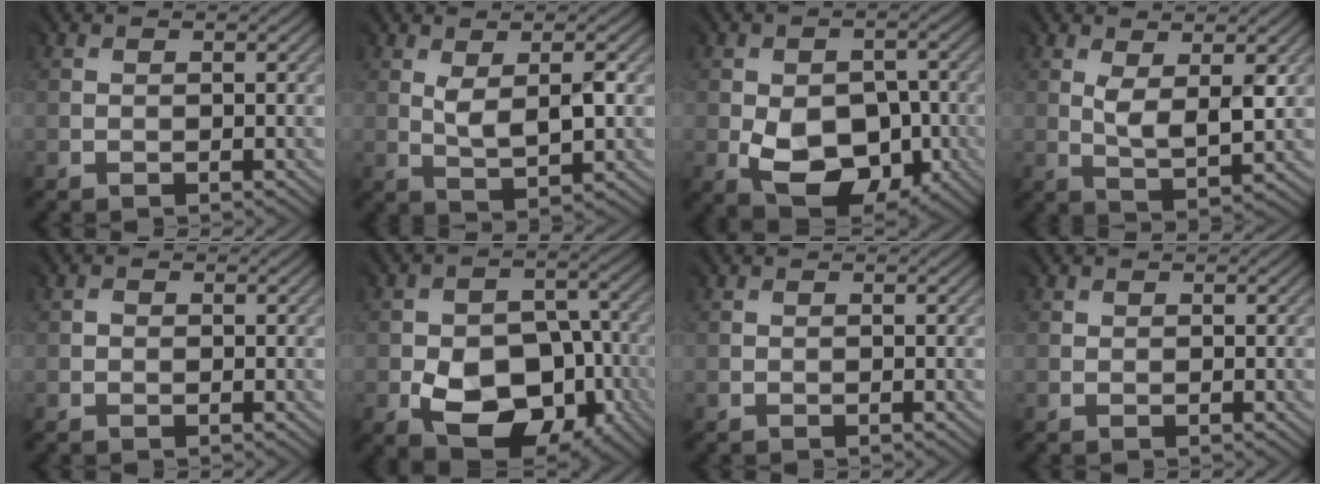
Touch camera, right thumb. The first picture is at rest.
{"total": 3.5, "force": [1.2, 1.0, 3.2], "torque": [-0.064, -0.004, 0.025]}
{"total": 8.2, "force": [-2.3, 5.7, 5.3], "torque": [-0.090, -0.030, -0.031]}
{"total": 4.5, "force": [1.6, 1.6, 3.9], "torque": [-0.080, -0.006, 0.033]}
{"total": 0.7, "force": [0.2, 0.7, 0.0], "torque": [0.007, -0.001, 0.005]}
{"total": 10.4, "force": [-4.4, 7.1, 6.2], "torque": [-0.094, -0.026, -0.064]}
{"total": 0.0}
{"total": 0.7, "force": [0.6, 0.4, 0.1], "torque": [0.001, 0.000, 0.012]}